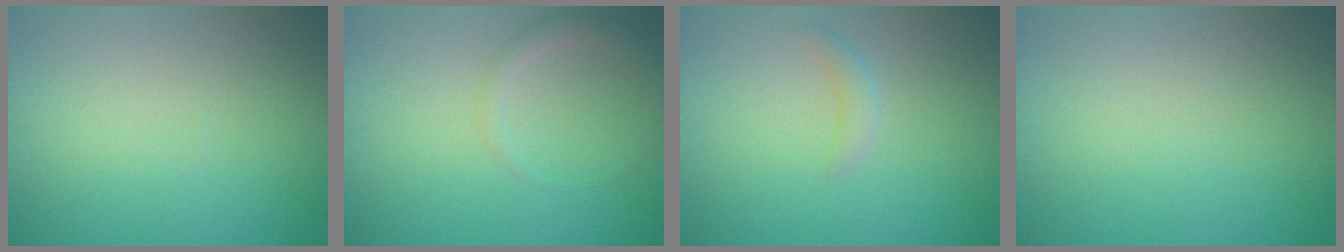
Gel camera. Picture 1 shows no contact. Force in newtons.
{"total": 1.5, "press": 1.5, "slide": 0.1}
{"total": 1.2, "press": 1.2, "slide": 0.1}
{"total": 0.0}